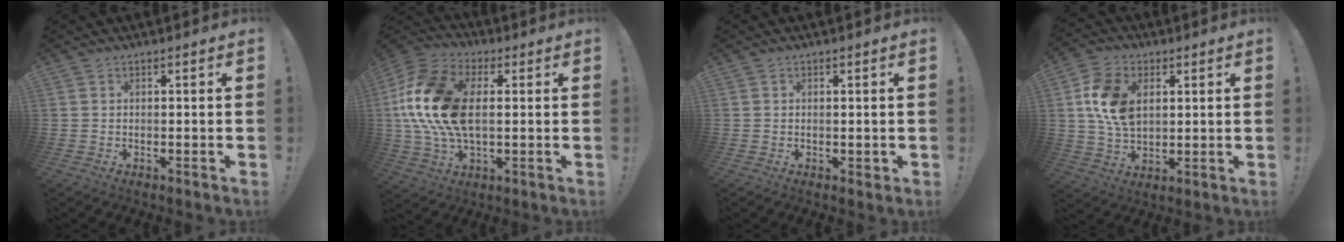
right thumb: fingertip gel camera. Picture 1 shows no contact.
{"total": 20.2, "force": [2.4, 12.4, 15.8], "torque": [-0.294, 0.006, 0.046]}
{"total": 1.4, "force": [0.2, 1.1, 0.8], "torque": [-0.007, 0.001, 0.004]}
{"total": 13.7, "force": [3.4, 9.7, 9.1], "torque": [-0.163, 0.006, 0.065]}